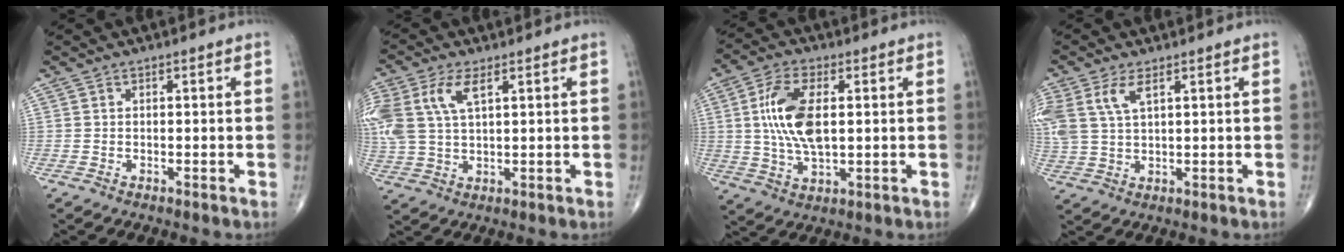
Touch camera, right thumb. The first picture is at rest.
{"total": 11.3, "force": [4.1, 5.6, 8.9], "torque": [-0.223, 0.006, 0.085]}
{"total": 11.9, "force": [1.6, 5.6, 10.3], "torque": [-0.208, -0.002, 0.031]}
{"total": 8.0, "force": [3.5, 3.7, 6.2], "torque": [-0.155, 0.004, 0.079]}